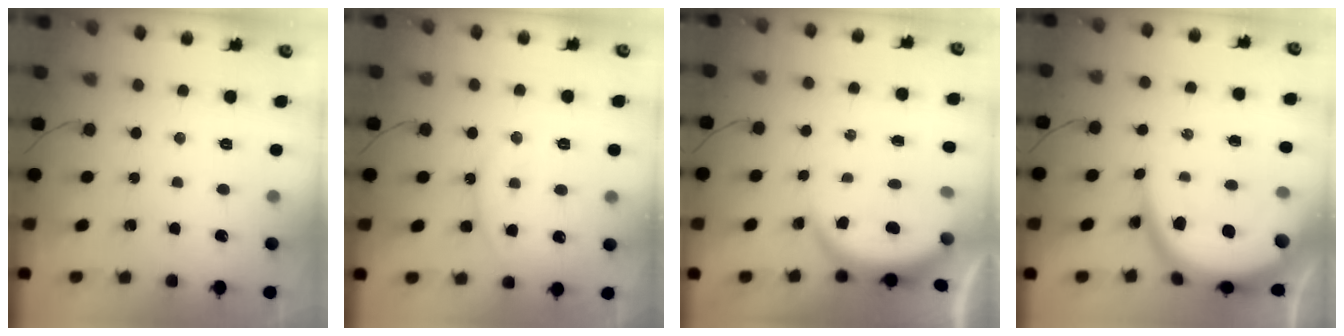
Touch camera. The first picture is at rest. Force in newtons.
{"total": 13.3, "press": 13.2, "slide": 1.1}
{"total": 3.8, "press": 3.8, "slide": 0.2}
{"total": 14.5, "press": 14.4, "slide": 1.1}